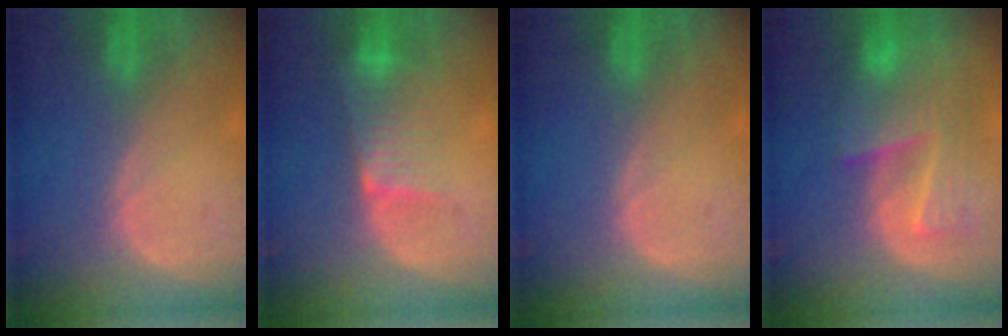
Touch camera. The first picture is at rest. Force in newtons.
{"total": 6.5, "press": 5.6, "slide": 3.3}
{"total": 0.0}
{"total": 9.6, "press": 8.4, "slide": 4.7}